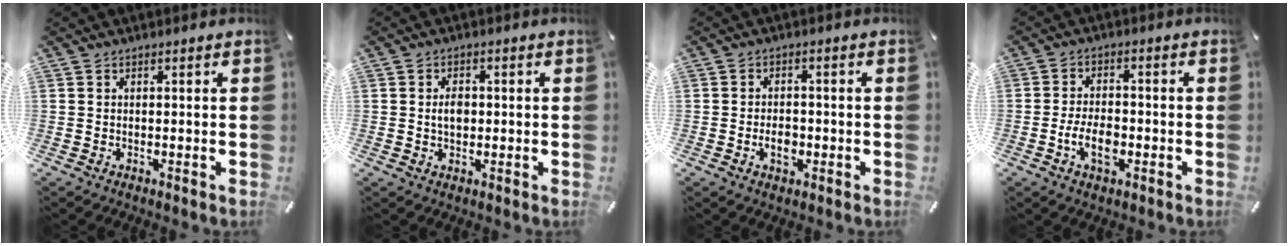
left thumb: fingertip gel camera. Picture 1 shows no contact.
{"total": 3.4, "force": [0.2, 2.4, 2.4], "torque": [-0.032, -0.002, -0.002]}
{"total": 4.3, "force": [-1.3, 2.9, 2.9], "torque": [-0.058, 0.005, -0.022]}
{"total": 6.6, "force": [-2.2, 3.8, 5.0], "torque": [-0.107, 0.008, -0.041]}